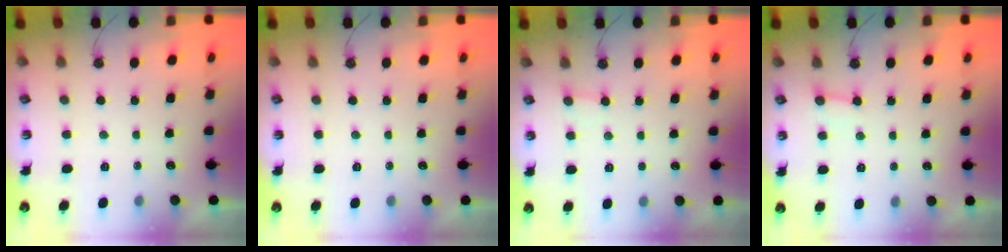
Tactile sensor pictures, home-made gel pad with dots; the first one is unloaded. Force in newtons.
{"total": 0.0}
{"total": 2.0, "press": 2.0, "slide": 0.1}
{"total": 4.9, "press": 4.9, "slide": 0.3}